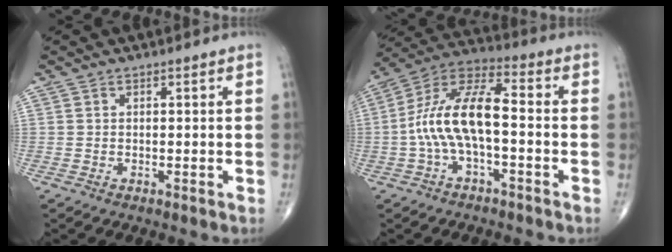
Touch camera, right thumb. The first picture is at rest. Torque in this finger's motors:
{"motor_torque": [0.26, 0.30, 1.31, -0.05, 0.25]}